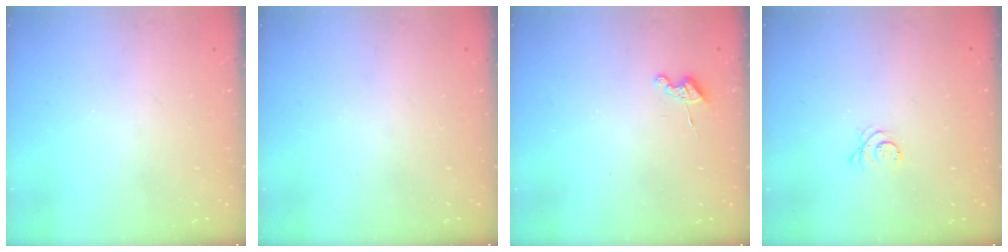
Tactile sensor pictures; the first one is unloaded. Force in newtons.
{"total": 0.0}
{"total": 4.2, "press": 4.2, "slide": 0.5}
{"total": 3.9, "press": 3.8, "slide": 0.6}